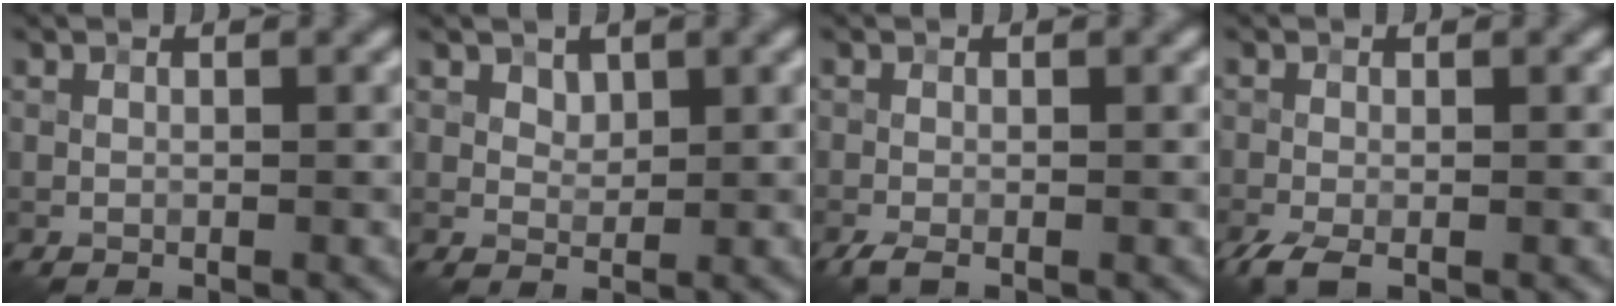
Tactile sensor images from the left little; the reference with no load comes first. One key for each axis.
{"total": 1.3, "fx": 0.8, "fy": 0.9, "fz": 0.4, "tx": -0.008, "ty": -0.004, "tz": 0.017}
{"total": 1.5, "fx": -1.0, "fy": 0.4, "fz": 1.1, "tx": -0.028, "ty": -0.005, "tz": -0.023}
{"total": 2.6, "fx": -1.6, "fy": 0.8, "fz": 1.9, "tx": -0.045, "ty": -0.007, "tz": -0.036}